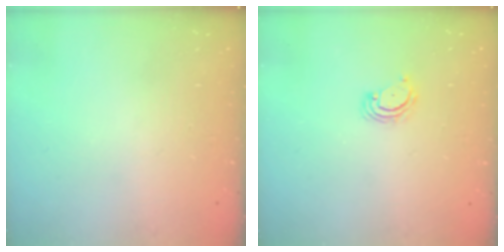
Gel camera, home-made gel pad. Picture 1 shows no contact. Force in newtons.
{"total": 3.8, "press": 3.8, "slide": 0.5}